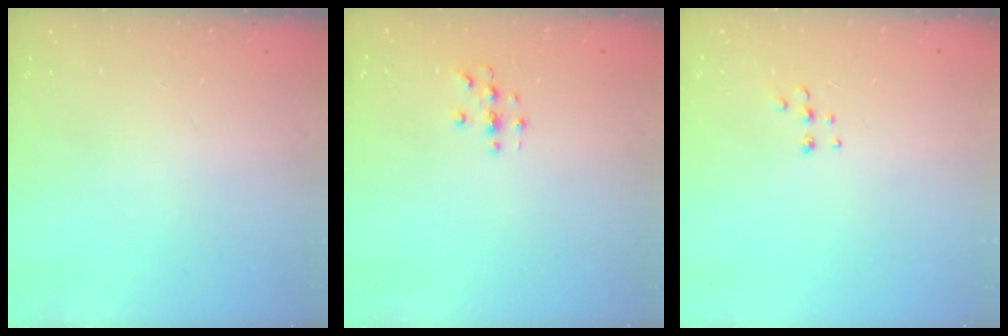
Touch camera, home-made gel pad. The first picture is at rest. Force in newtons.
{"total": 2.9, "press": 2.9, "slide": 0.3}
{"total": 5.5, "press": 5.4, "slide": 1.0}